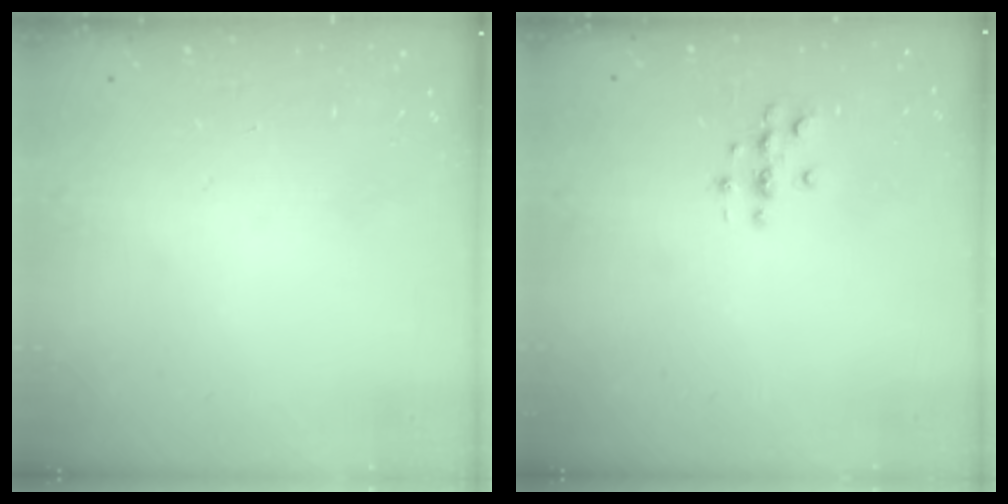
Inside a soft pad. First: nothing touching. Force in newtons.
{"total": 3.0, "press": 3.0, "slide": 0.3}